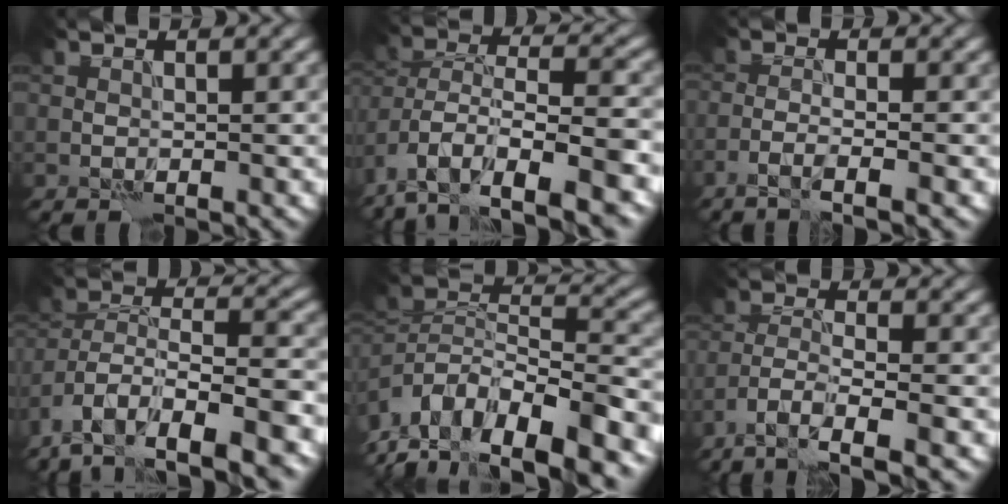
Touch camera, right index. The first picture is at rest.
{"total": 11.8, "force": [-7.4, 5.4, 7.5], "torque": [-0.127, 0.019, -0.107]}
{"total": 2.3, "force": [-1.6, 0.1, 1.7], "torque": [-0.025, 0.002, -0.041]}
{"total": 14.0, "force": [-10.1, 5.9, 7.8], "torque": [-0.120, 0.011, -0.143]}
{"total": 13.2, "force": [-9.1, 5.5, 7.9], "torque": [-0.132, 0.031, -0.135]}
{"total": 5.0, "force": [-3.7, 0.9, 3.2], "torque": [-0.059, -0.004, -0.073]}